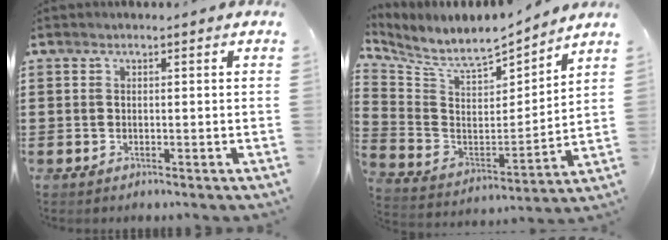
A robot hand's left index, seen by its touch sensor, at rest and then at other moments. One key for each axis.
{"total": 6.7, "fx": 6.0, "fy": 1.7, "fz": 2.3, "tx": -0.078, "ty": -0.047, "tz": 0.100}